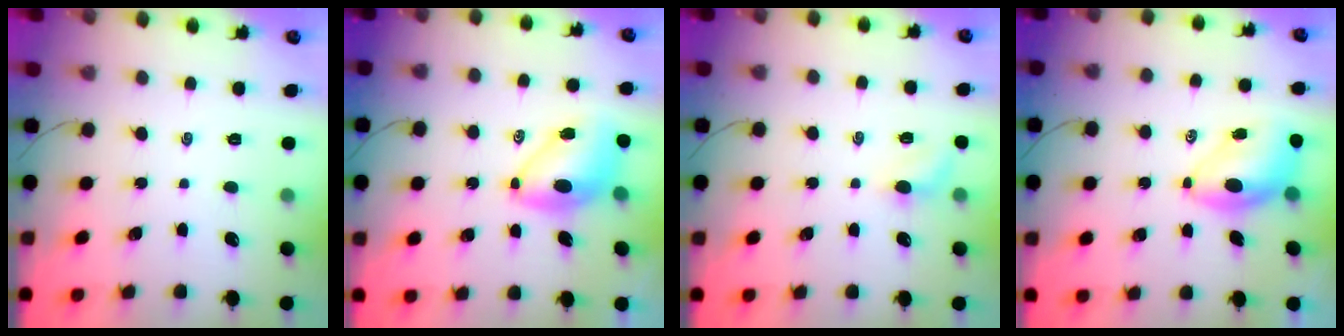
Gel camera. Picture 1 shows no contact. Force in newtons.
{"total": 8.7, "press": 8.4, "slide": 2.2}
{"total": 4.1, "press": 4.0, "slide": 1.0}
{"total": 6.8, "press": 6.6, "slide": 1.7}